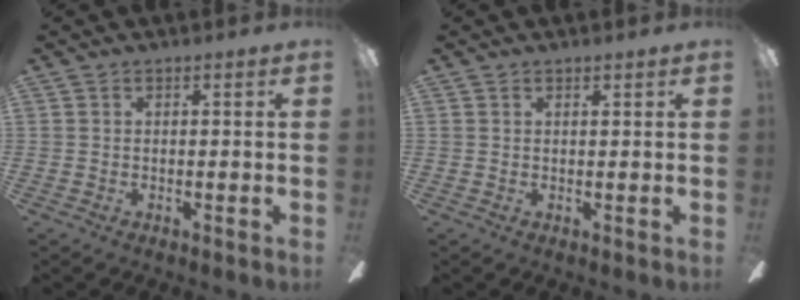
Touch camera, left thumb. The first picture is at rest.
{"total": 0.7, "force": [0.7, 0.2, 0.1], "torque": [0.004, -0.003, 0.011]}